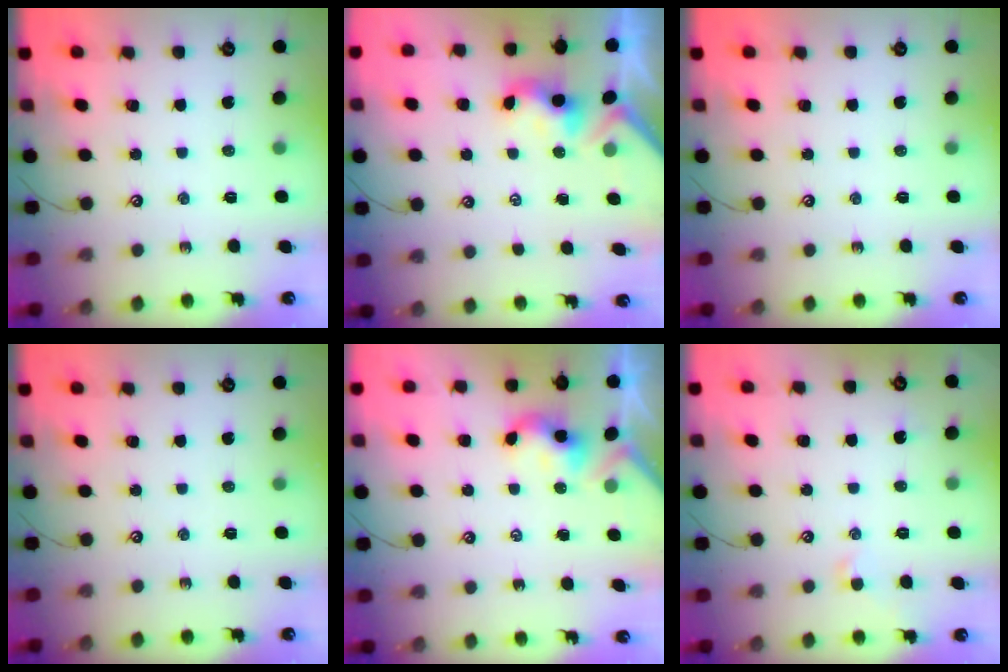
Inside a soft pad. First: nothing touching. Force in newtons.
{"total": 1.0, "press": 0.9, "slide": 0.5}
{"total": 0.0}
{"total": 0.0}
{"total": 2.6, "press": 2.6, "slide": 0.3}
{"total": 1.1, "press": 1.1, "slide": 0.4}